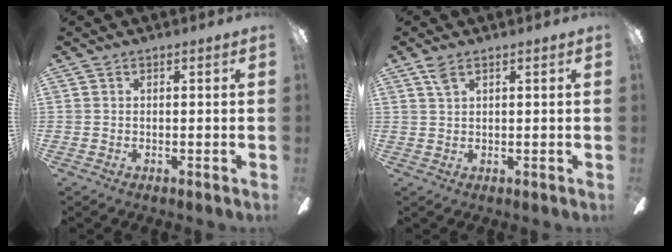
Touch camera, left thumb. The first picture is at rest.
{"total": 2.6, "force": [1.7, 0.9, 1.7], "torque": [-0.039, 0.002, 0.031]}